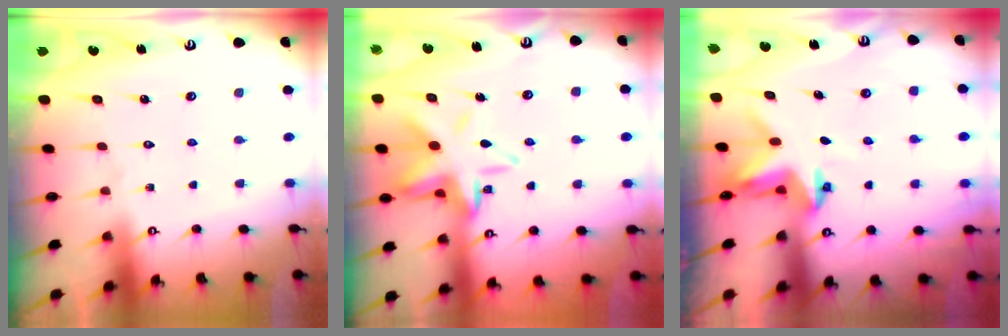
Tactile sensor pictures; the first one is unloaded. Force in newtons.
{"total": 13.6, "press": 13.5, "slide": 2.0}
{"total": 3.4, "press": 3.4, "slide": 0.2}